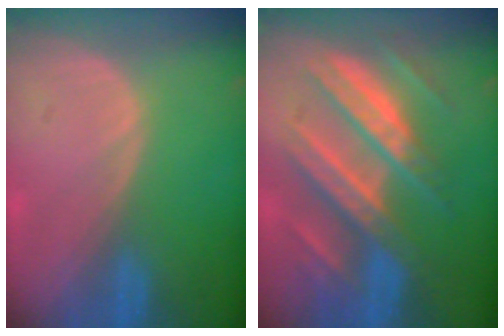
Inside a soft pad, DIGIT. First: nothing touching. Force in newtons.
{"total": 11.1, "press": 11.1, "slide": 1.0}